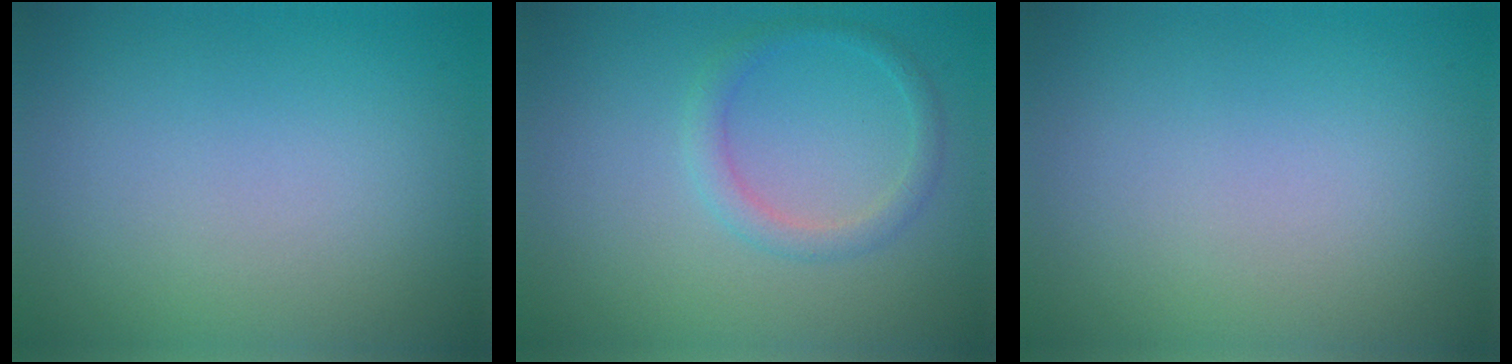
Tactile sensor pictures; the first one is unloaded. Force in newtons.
{"total": 1.9, "press": 1.9, "slide": 0.1}
{"total": 0.0}